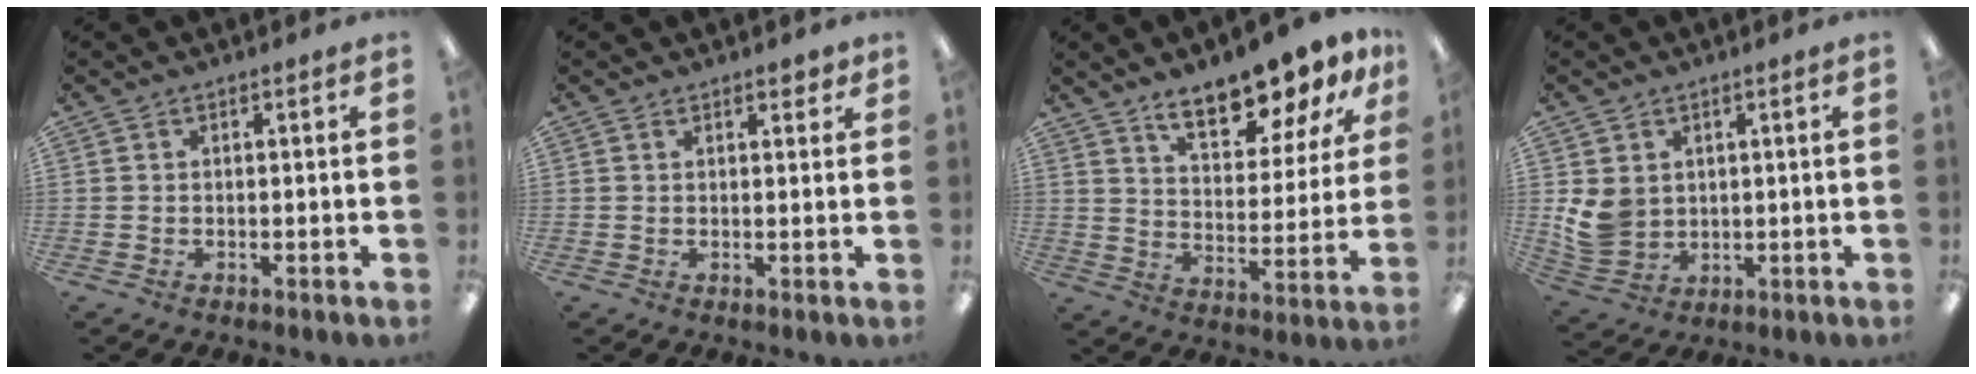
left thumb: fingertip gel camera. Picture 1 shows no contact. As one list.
[{"total": 2.1, "force": [1.6, 0.8, 1.0], "torque": [-0.005, -0.006, 0.026]}, {"total": 13.7, "force": [11.3, 4.3, 6.4], "torque": [-0.097, -0.070, 0.199]}, {"total": 7.3, "force": [1.5, 6.3, 3.4], "torque": [-0.073, -0.001, 0.033]}]